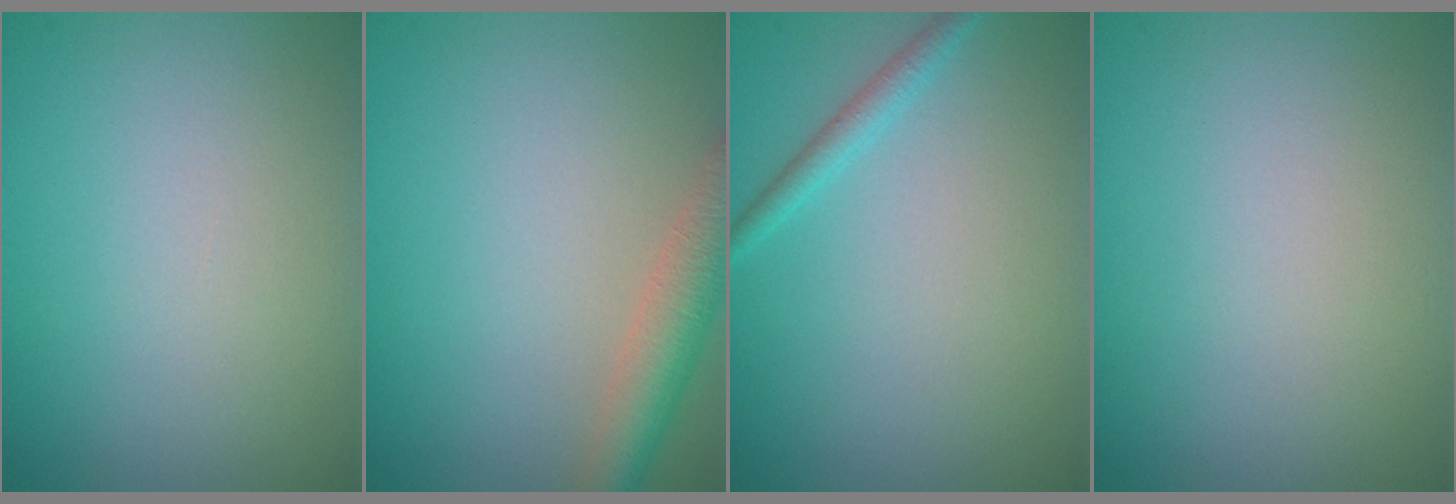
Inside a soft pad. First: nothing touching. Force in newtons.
{"total": 4.1, "press": 4.0, "slide": 0.3}
{"total": 1.4, "press": 1.4, "slide": 0.1}
{"total": 0.0}